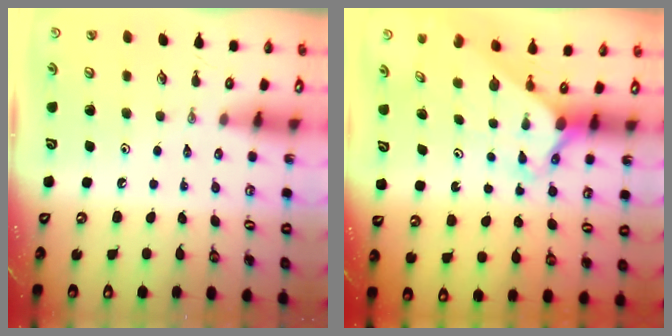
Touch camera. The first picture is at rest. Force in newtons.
{"total": 2.6, "press": 2.6, "slide": 0.2}